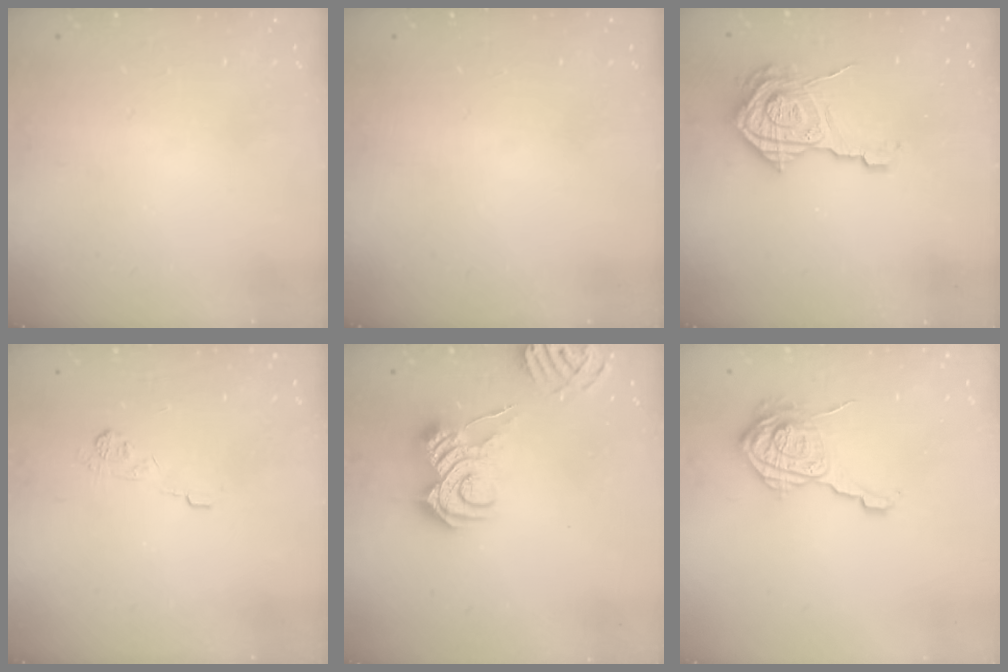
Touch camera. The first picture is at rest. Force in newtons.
{"total": 0.0}
{"total": 15.9, "press": 15.9, "slide": 1.1}
{"total": 7.0, "press": 6.8, "slide": 1.7}
{"total": 10.7, "press": 10.6, "slide": 1.2}
{"total": 14.8, "press": 14.8, "slide": 1.0}